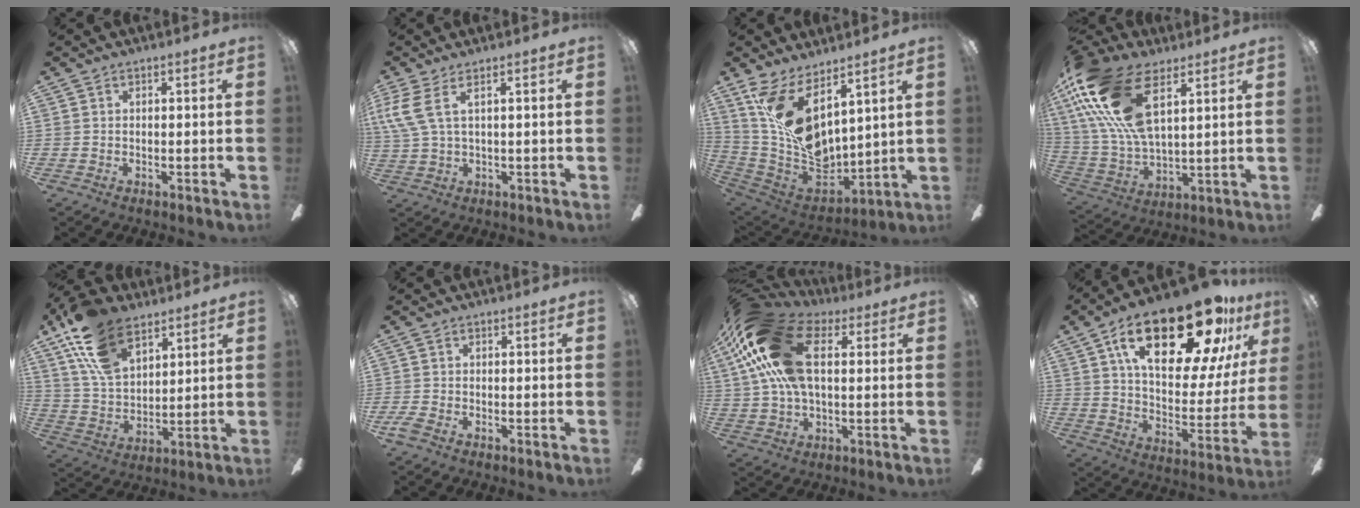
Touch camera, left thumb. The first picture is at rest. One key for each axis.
{"total": 6.3, "fx": 2.3, "fy": 2.0, "fz": 5.5, "tx": -0.121, "ty": -0.007, "tz": 0.042}
{"total": 18.6, "fx": 7.8, "fy": 9.8, "fz": 13.8, "tx": -0.282, "ty": -0.052, "tz": 0.148}
{"total": 23.9, "fx": 10.8, "fy": 11.6, "fz": 17.9, "tx": -0.380, "ty": -0.022, "tz": 0.191}
{"total": 18.1, "fx": 11.2, "fy": 10.2, "fz": 9.9, "tx": -0.216, "ty": -0.036, "tz": 0.209}
{"total": 2.1, "fx": -1.1, "fy": 1.2, "fz": 1.3, "tx": -0.033, "ty": 0.000, "tz": -0.024}
{"total": 24.4, "fx": 7.0, "fy": 14.3, "fz": 18.5, "tx": -0.383, "ty": 0.007, "tz": 0.119}
{"total": 29.2, "fx": 16.2, "fy": 12.7, "fz": 20.7, "tx": -0.335, "ty": -0.074, "tz": 0.272}